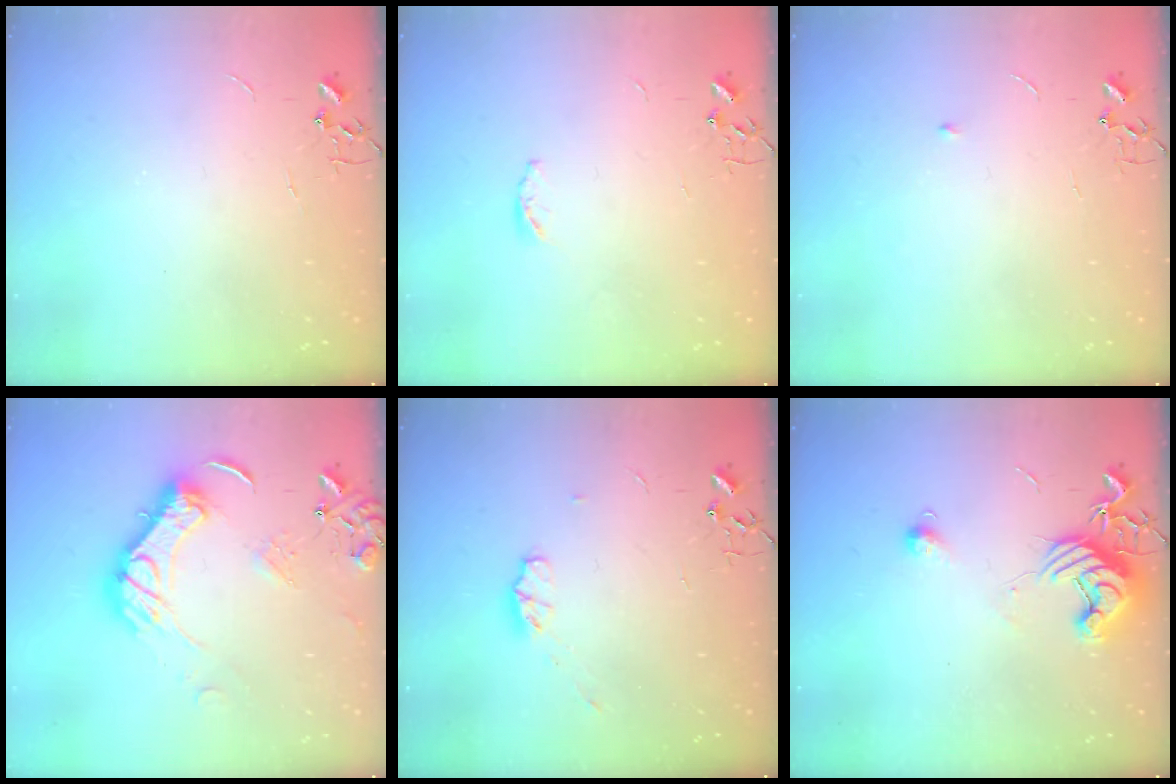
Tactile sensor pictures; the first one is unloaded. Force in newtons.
{"total": 3.8, "press": 3.8, "slide": 0.6}
{"total": 3.2, "press": 3.1, "slide": 0.5}
{"total": 15.9, "press": 15.8, "slide": 1.9}
{"total": 4.6, "press": 4.6, "slide": 0.6}
{"total": 11.3, "press": 11.3, "slide": 0.9}